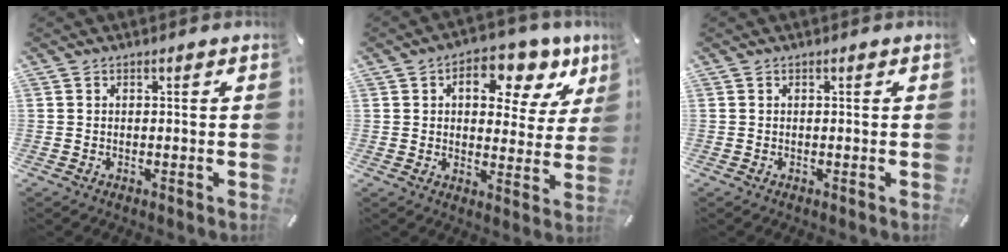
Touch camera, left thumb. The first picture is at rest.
{"total": 11.4, "force": [5.1, 6.7, 7.7], "torque": [-0.087, -0.024, 0.078]}
{"total": 0.0}